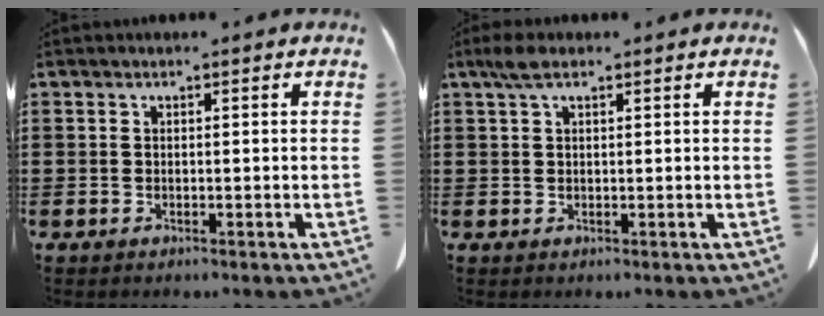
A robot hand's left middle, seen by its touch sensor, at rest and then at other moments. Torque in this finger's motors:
{"motor_torque": [1.17, 0.97, 0.15, 0.08]}